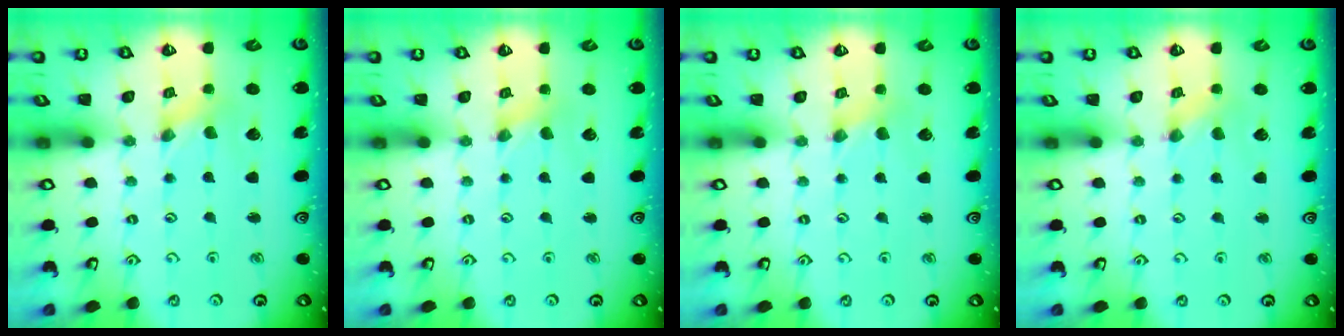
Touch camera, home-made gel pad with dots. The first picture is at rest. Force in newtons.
{"total": 1.2, "press": 1.2, "slide": 0.3}
{"total": 2.0, "press": 2.0, "slide": 0.4}
{"total": 0.6, "press": 0.6, "slide": 0.1}